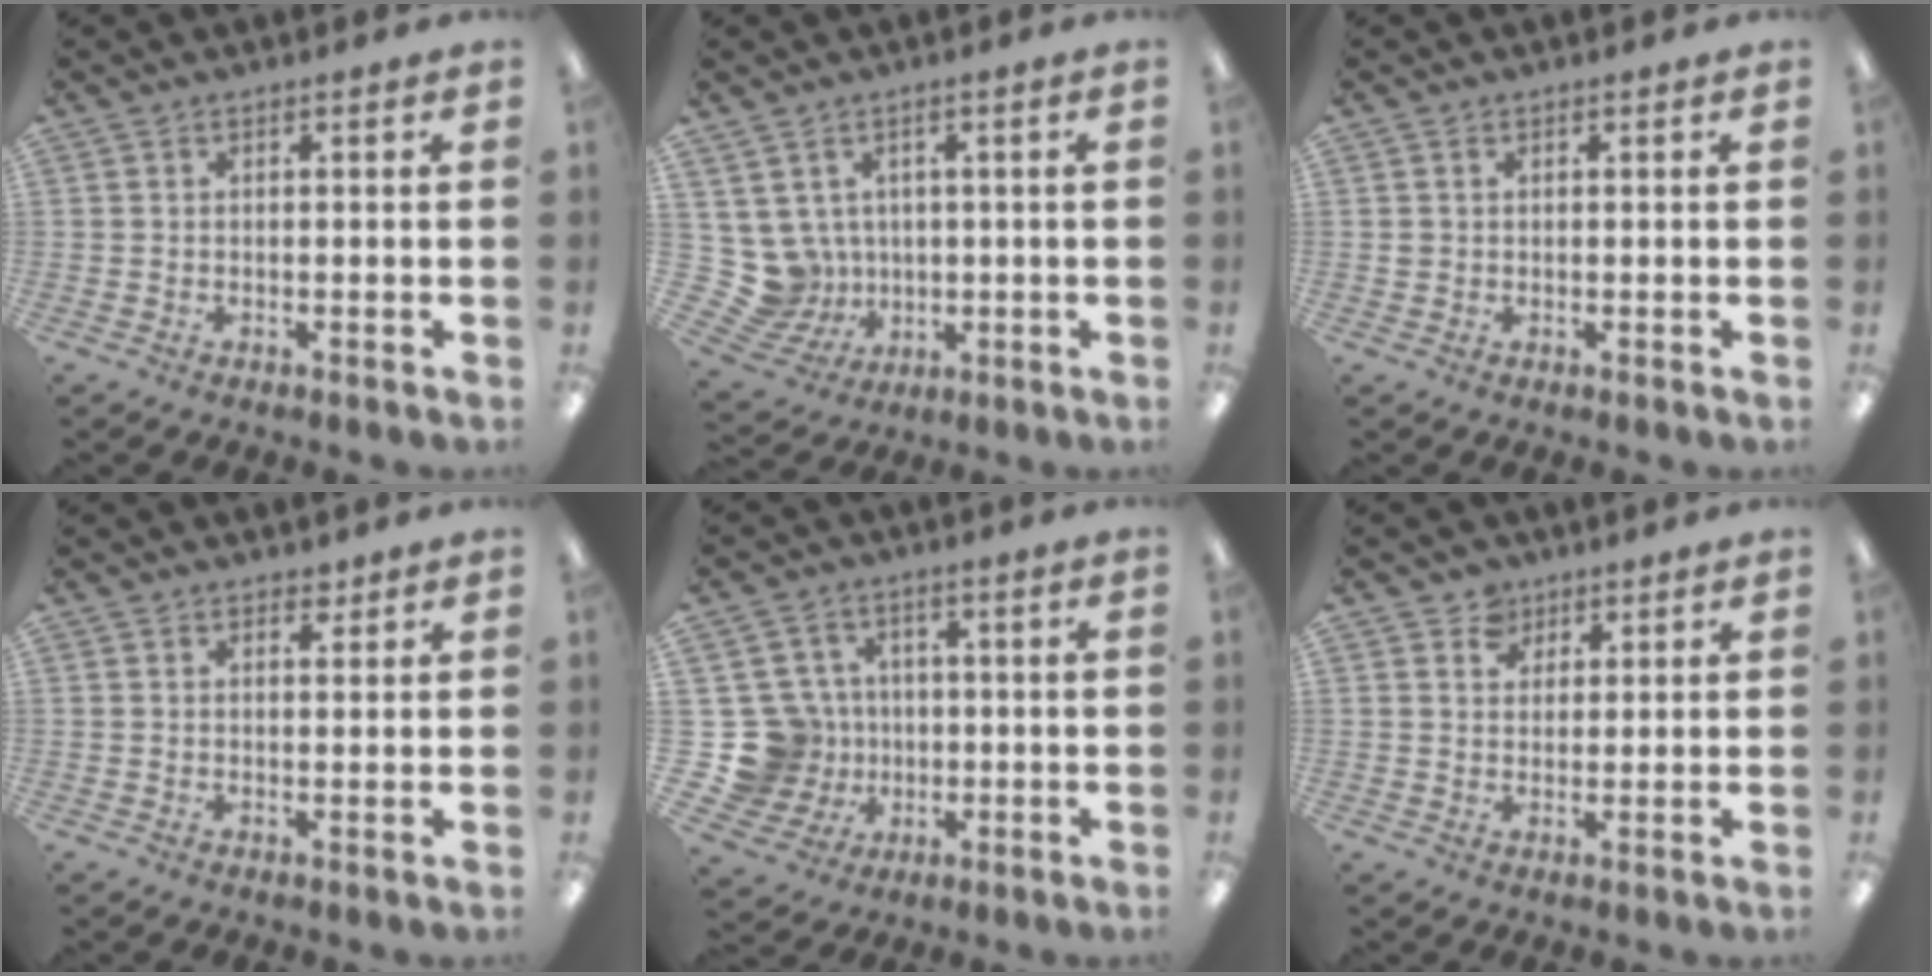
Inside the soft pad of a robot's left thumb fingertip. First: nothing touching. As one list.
[{"total": 8.2, "force": [1.6, 7.8, 1.8], "torque": [-0.081, -0.013, 0.042]}, {"total": 0.8, "force": [0.1, 0.8, 0.2], "torque": [-0.004, 0.005, 0.002]}, {"total": 1.9, "force": [1.5, 1.0, 0.6], "torque": [0.002, -0.007, 0.025]}, {"total": 13.5, "force": [-0.5, 12.7, 4.4], "torque": [-0.122, 0.013, 0.003]}, {"total": 4.4, "force": [2.9, 3.2, 0.5], "torque": [-0.008, -0.006, 0.053]}]